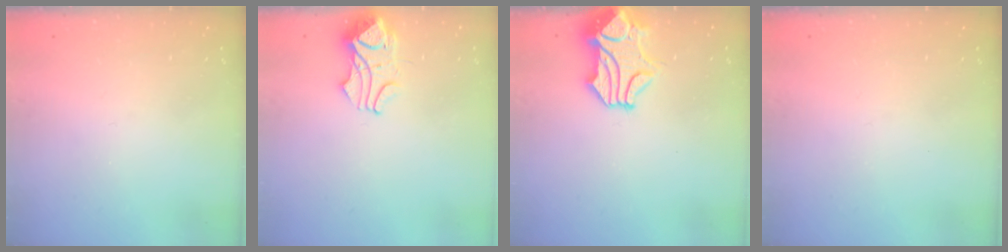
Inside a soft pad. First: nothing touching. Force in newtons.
{"total": 5.6, "press": 5.5, "slide": 0.4}
{"total": 1.7, "press": 1.1, "slide": 1.3}
{"total": 0.0}